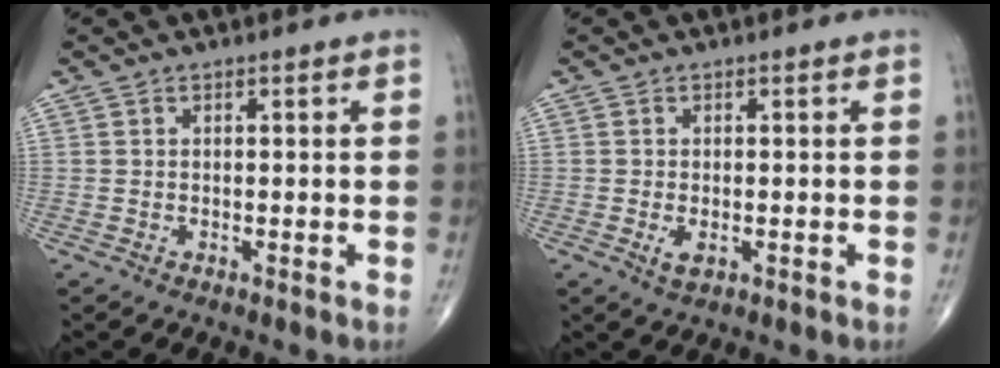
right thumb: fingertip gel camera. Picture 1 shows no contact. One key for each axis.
{"total": 2.0, "fx": -0.6, "fy": 1.0, "fz": 1.6, "tx": -0.032, "ty": -0.006, "tz": -0.010}